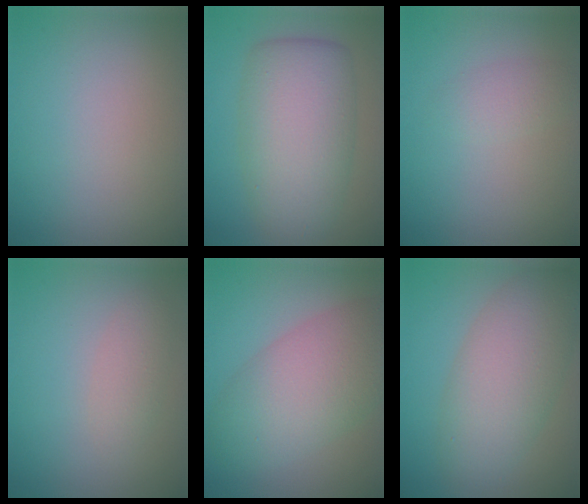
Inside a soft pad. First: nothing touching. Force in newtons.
{"total": 8.5, "press": 8.5, "slide": 0.1}
{"total": 1.5, "press": 1.5, "slide": 0.1}
{"total": 1.8, "press": 1.8, "slide": 0.1}
{"total": 7.3, "press": 7.3, "slide": 0.3}
{"total": 6.8, "press": 6.8, "slide": 0.3}